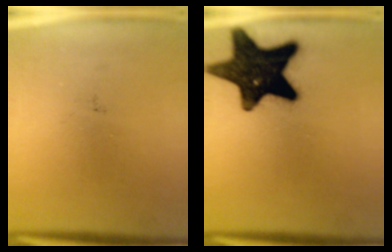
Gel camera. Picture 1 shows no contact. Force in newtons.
{"total": 17.4}